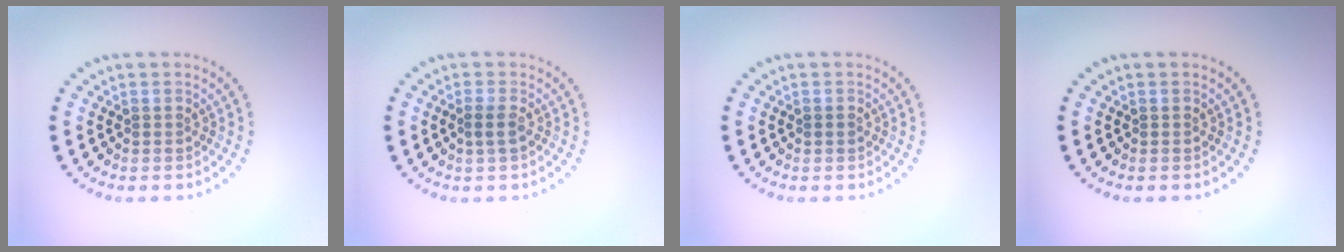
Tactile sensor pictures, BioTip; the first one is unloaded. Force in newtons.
{"total": 1.0, "press": 0.8, "slide": 0.7}
{"total": 0.7, "press": 0.7, "slide": 0.2}
{"total": 0.0}